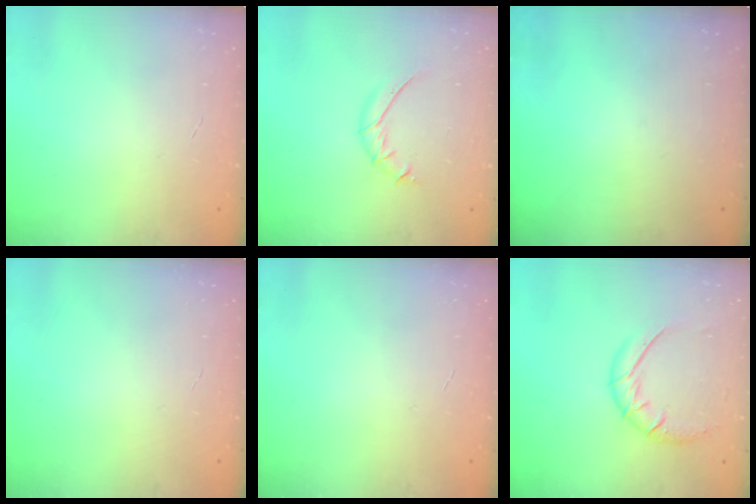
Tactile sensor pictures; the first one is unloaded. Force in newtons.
{"total": 7.1, "press": 7.0, "slide": 0.6}
{"total": 0.0}
{"total": 0.0}
{"total": 0.0}
{"total": 12.6, "press": 12.5, "slide": 1.5}